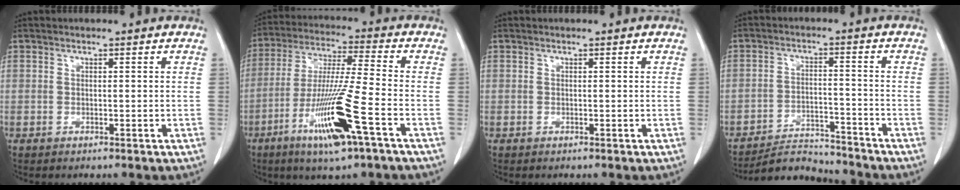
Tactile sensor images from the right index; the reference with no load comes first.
{"total": 14.7, "force": [-6.5, -0.2, 13.2], "torque": [-0.266, -0.024, -0.119]}
{"total": 0.0}
{"total": 7.2, "force": [-7.2, 0.9, -0.5], "torque": [0.009, 0.006, -0.122]}